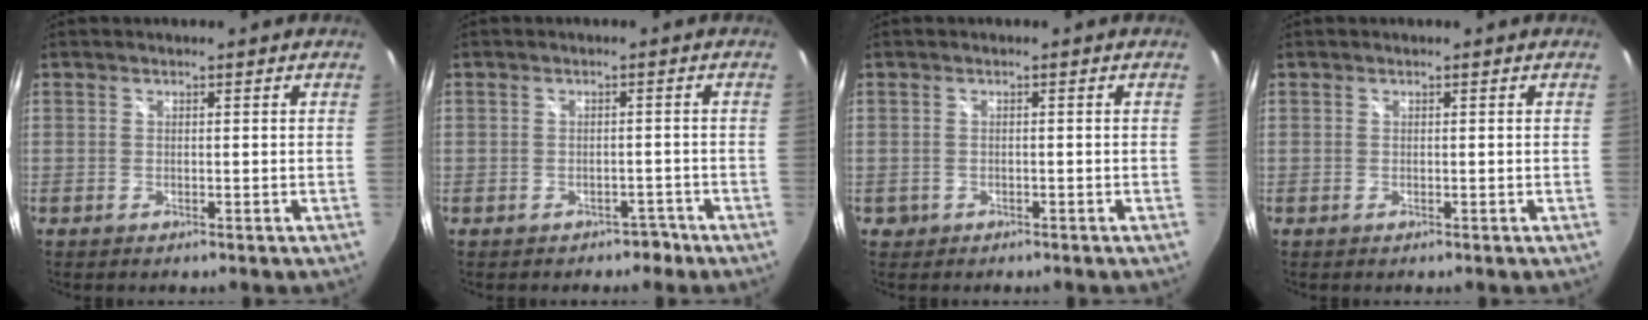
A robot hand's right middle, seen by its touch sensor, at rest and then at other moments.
{"total": 2.4, "force": [-1.5, 1.9, 0.3], "torque": [0.002, 0.018, -0.010]}
{"total": 1.6, "force": [-1.0, 1.3, 0.2], "torque": [-0.011, -0.002, -0.014]}
{"total": 0.0}